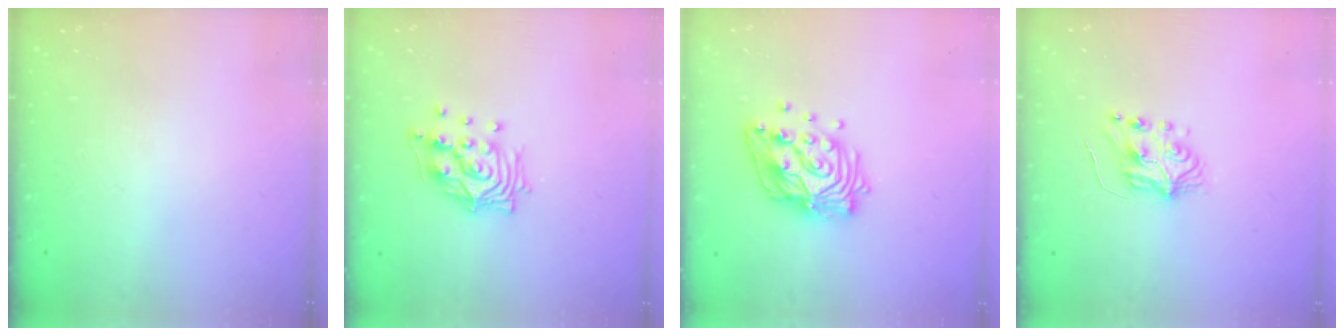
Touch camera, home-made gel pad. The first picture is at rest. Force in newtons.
{"total": 13.1, "press": 13.0, "slide": 1.2}
{"total": 15.9, "press": 15.8, "slide": 1.8}
{"total": 5.2, "press": 5.1, "slide": 0.7}